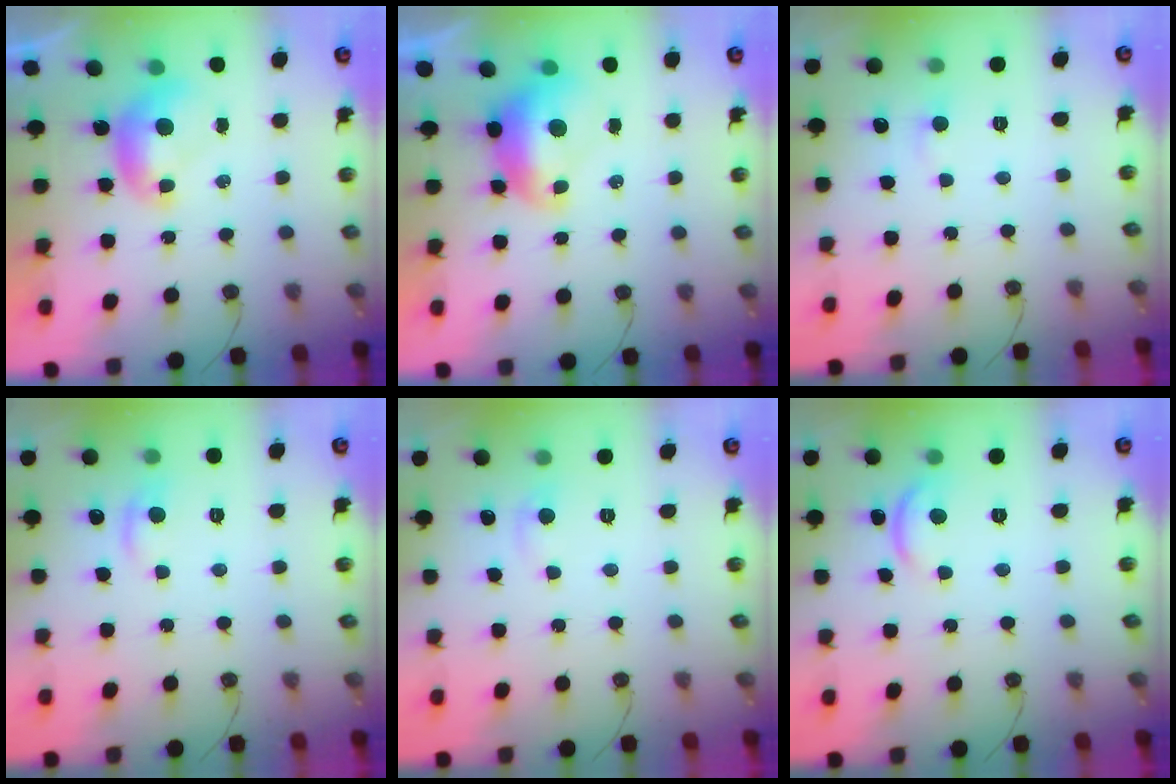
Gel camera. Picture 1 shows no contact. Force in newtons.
{"total": 2.2, "press": 2.1, "slide": 0.8}
{"total": 0.9, "press": 0.8, "slide": 0.4}
{"total": 1.8, "press": 1.6, "slide": 0.8}
{"total": 0.8, "press": 0.4, "slide": 0.6}
{"total": 2.7, "press": 2.6, "slide": 0.3}